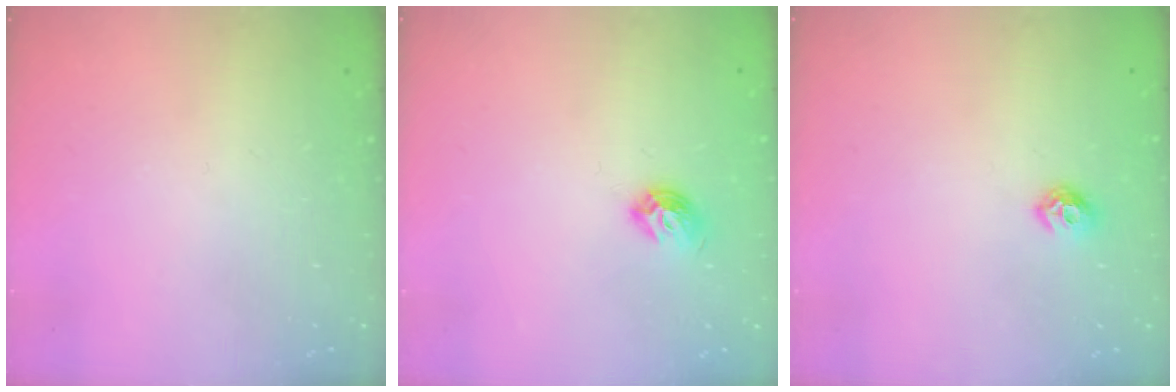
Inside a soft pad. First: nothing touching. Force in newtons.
{"total": 7.0, "press": 6.9, "slide": 0.7}
{"total": 6.5, "press": 6.5, "slide": 0.7}